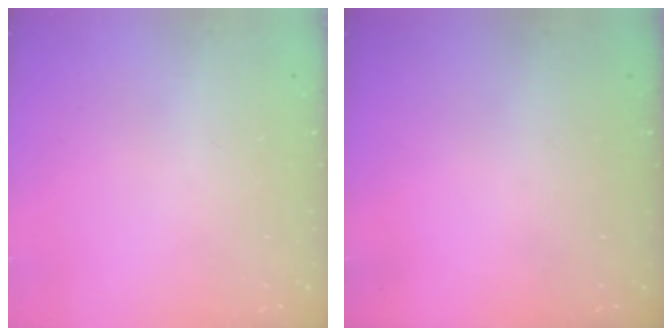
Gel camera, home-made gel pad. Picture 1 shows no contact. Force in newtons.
{"total": 0.0}